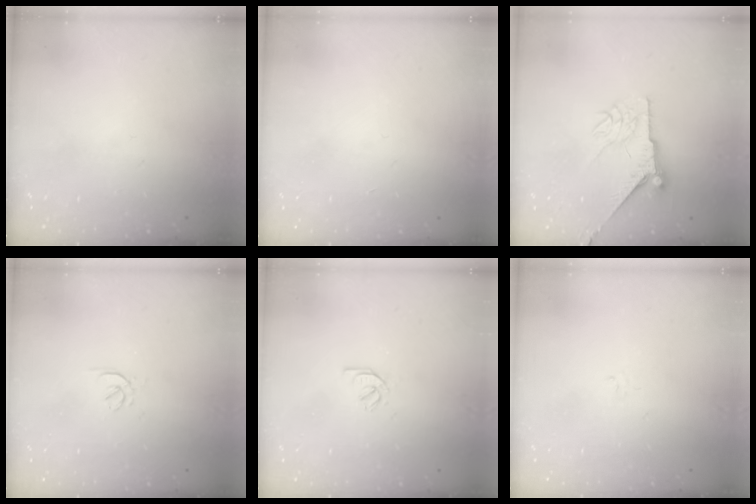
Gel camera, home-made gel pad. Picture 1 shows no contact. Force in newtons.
{"total": 0.8, "press": 0.8, "slide": 0.2}
{"total": 8.2, "press": 8.1, "slide": 0.7}
{"total": 1.7, "press": 1.6, "slide": 0.5}
{"total": 2.2, "press": 2.1, "slide": 0.6}
{"total": 1.2, "press": 1.2, "slide": 0.4}